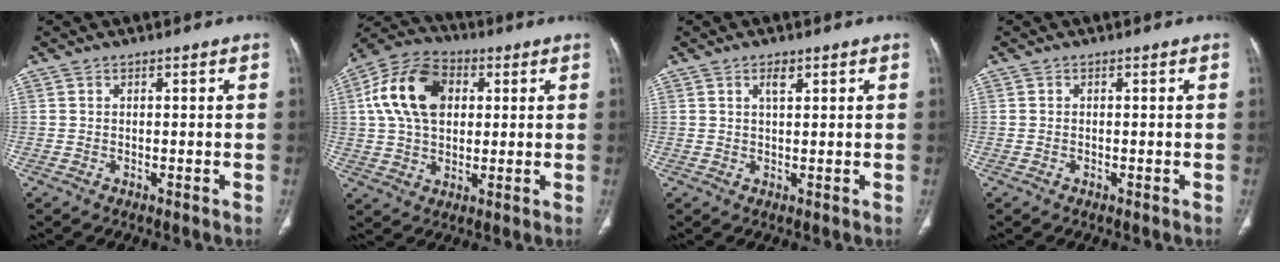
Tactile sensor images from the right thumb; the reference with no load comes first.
{"total": 15.5, "force": [3.4, 10.5, 10.9], "torque": [-0.188, 0.014, 0.054]}
{"total": 2.3, "force": [1.2, 0.9, 1.8], "torque": [-0.029, -0.006, 0.022]}
{"total": 0.0}